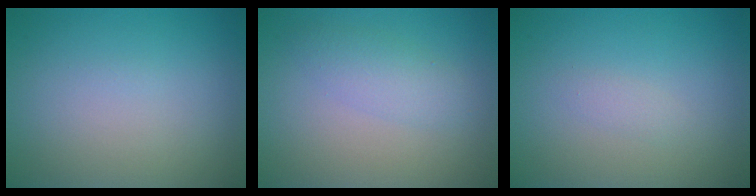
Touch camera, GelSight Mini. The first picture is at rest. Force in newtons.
{"total": 2.2, "press": 2.2, "slide": 0.1}
{"total": 0.7, "press": 0.7, "slide": 0.0}